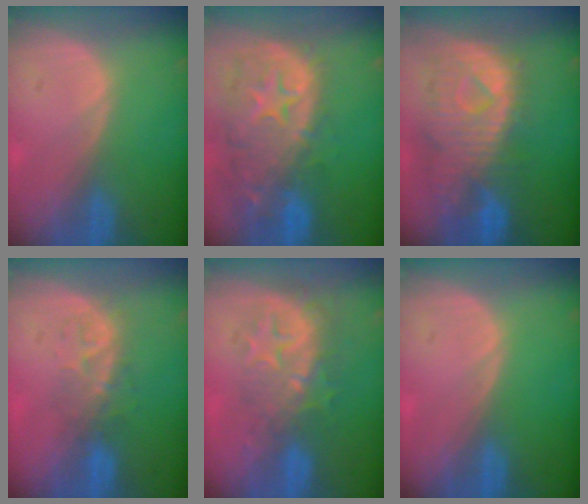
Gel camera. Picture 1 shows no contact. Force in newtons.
{"total": 13.8, "press": 11.1, "slide": 8.1}
{"total": 11.5, "press": 9.9, "slide": 5.8}
{"total": 4.1, "press": 4.0, "slide": 1.2}
{"total": 9.3, "press": 8.1, "slide": 4.6}
{"total": 0.0}